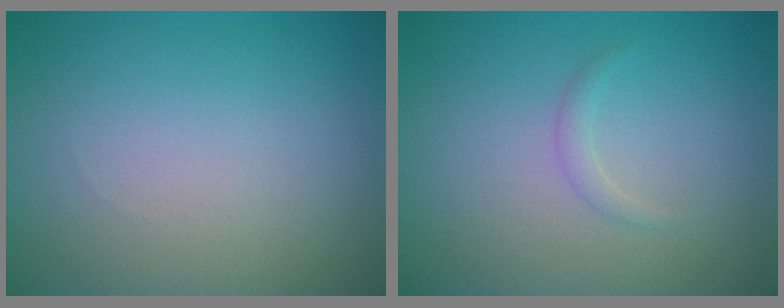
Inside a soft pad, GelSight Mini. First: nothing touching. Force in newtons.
{"total": 0.8, "press": 0.8, "slide": 0.0}